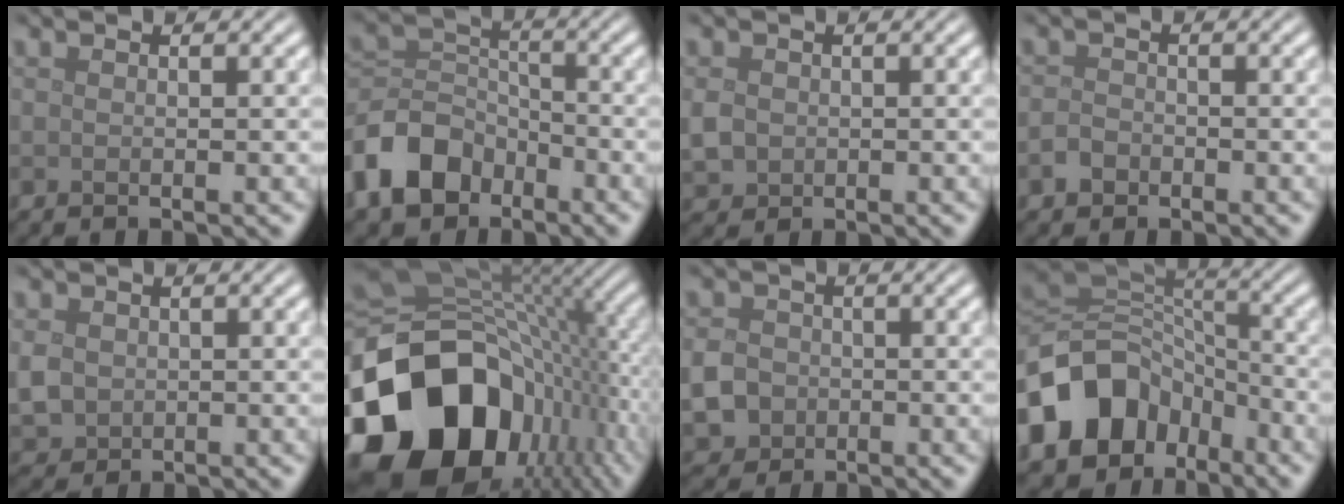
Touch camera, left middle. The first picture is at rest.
{"total": 6.9, "force": [-4.2, 4.6, 3.0], "torque": [-0.058, 0.002, -0.098]}
{"total": 2.1, "force": [-0.1, 1.8, 0.9], "torque": [-0.024, -0.004, -0.003]}
{"total": 1.4, "force": [-0.8, 1.0, 0.5], "torque": [-0.006, 0.002, -0.020]}
{"total": 2.7, "force": [0.0, 2.4, 1.3], "torque": [-0.035, -0.003, 0.001]}
{"total": 19.7, "force": [-5.9, 13.9, 12.7], "torque": [-0.278, -0.036, -0.092]}
{"total": 3.6, "force": [-0.8, 3.2, 1.4], "torque": [-0.024, -0.006, -0.018]}
{"total": 11.9, "force": [-5.6, 8.8, 5.7], "torque": [-0.124, 0.002, -0.114]}